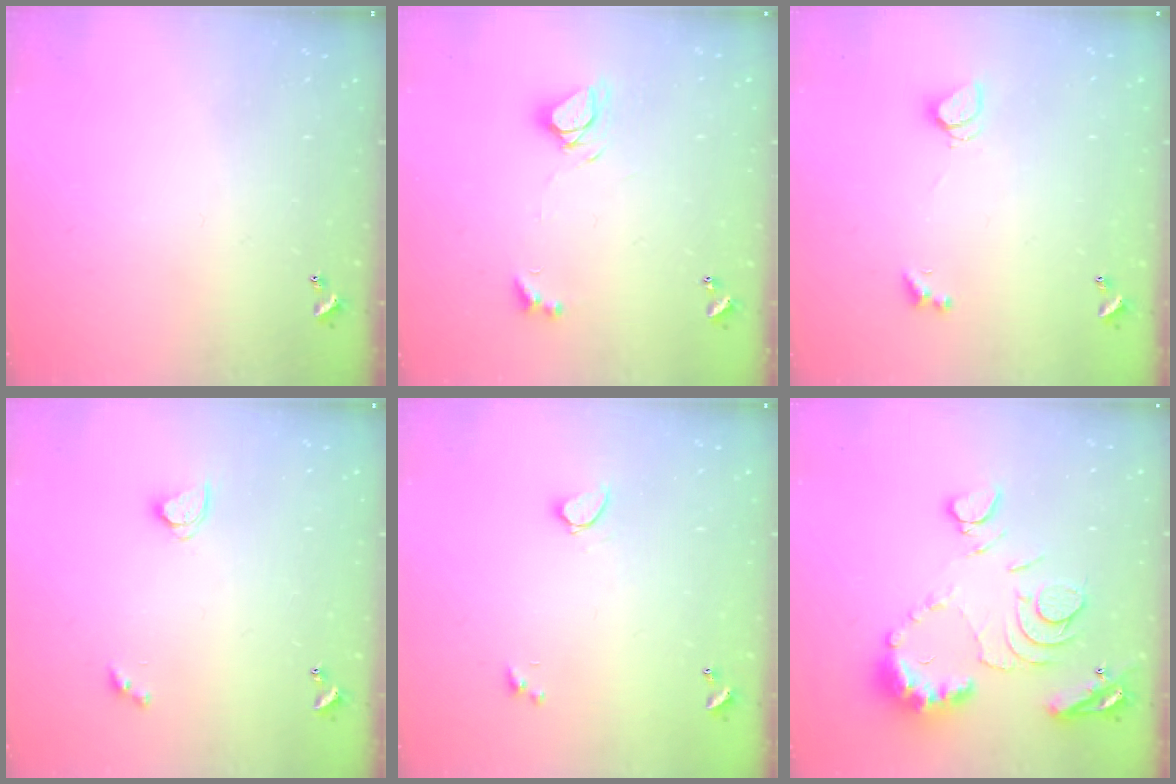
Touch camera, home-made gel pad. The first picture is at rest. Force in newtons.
{"total": 7.2, "press": 7.2, "slide": 0.7}
{"total": 1.4, "press": 1.4, "slide": 0.5}
{"total": 2.9, "press": 2.9, "slide": 0.3}
{"total": 1.0, "press": 0.9, "slide": 0.4}
{"total": 12.8, "press": 12.7, "slide": 1.3}